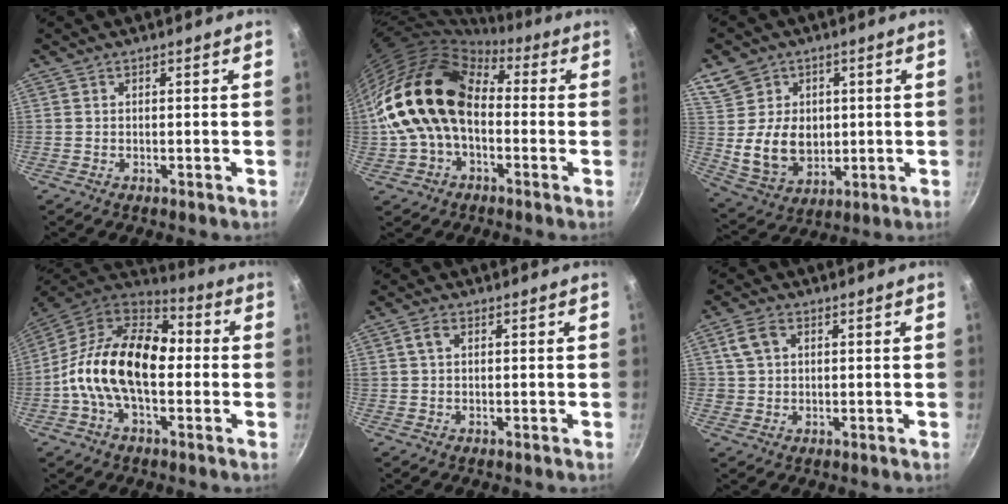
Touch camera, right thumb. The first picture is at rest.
{"total": 19.7, "force": [-0.4, 13.7, 14.2], "torque": [-0.249, 0.050, -0.019]}
{"total": 12.0, "force": [2.1, 10.1, 6.1], "torque": [-0.085, -0.024, 0.053]}
{"total": 19.8, "force": [-1.2, 12.0, 15.7], "torque": [-0.245, 0.038, -0.044]}
{"total": 2.2, "force": [0.7, 1.3, 1.7], "torque": [-0.029, 0.006, 0.015]}
{"total": 4.8, "force": [1.6, 3.6, 2.8], "torque": [-0.041, 0.003, 0.030]}